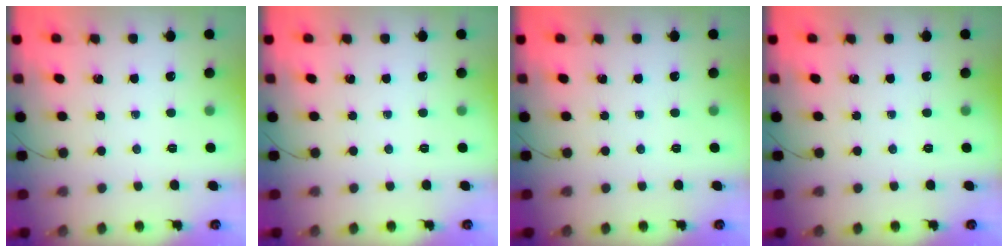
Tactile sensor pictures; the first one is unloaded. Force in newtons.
{"total": 0.0}
{"total": 0.0}
{"total": 0.0}